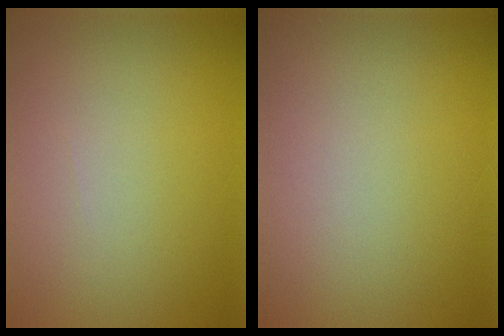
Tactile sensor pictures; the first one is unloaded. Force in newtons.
{"total": 0.0}